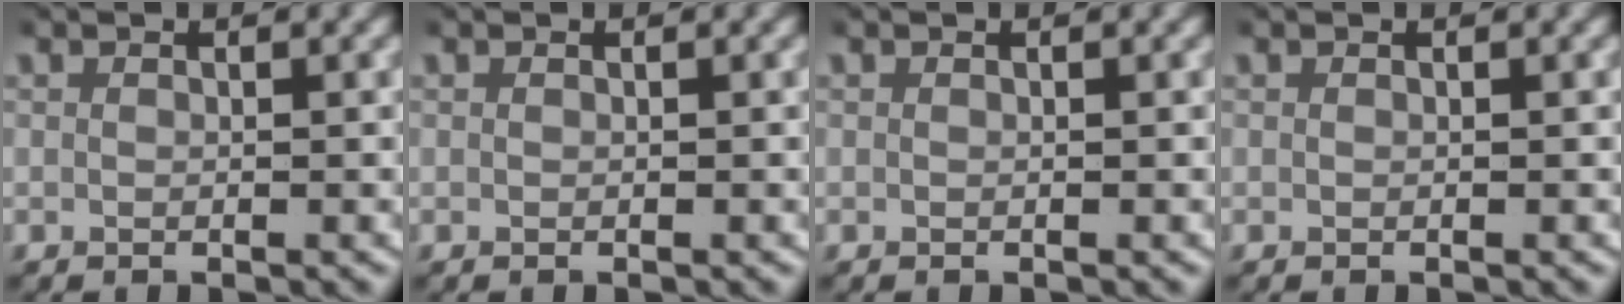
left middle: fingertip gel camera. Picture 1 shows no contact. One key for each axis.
{"total": 0.0}
{"total": 0.0}
{"total": 0.0}